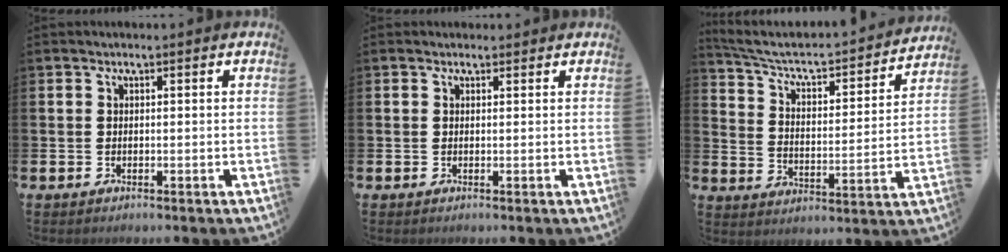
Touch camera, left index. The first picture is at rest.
{"total": 0.6, "force": [0.5, 0.4, 0.1], "torque": [0.010, -0.001, 0.005]}
{"total": 5.6, "force": [4.7, 1.7, 2.4], "torque": [-0.073, -0.040, 0.069]}